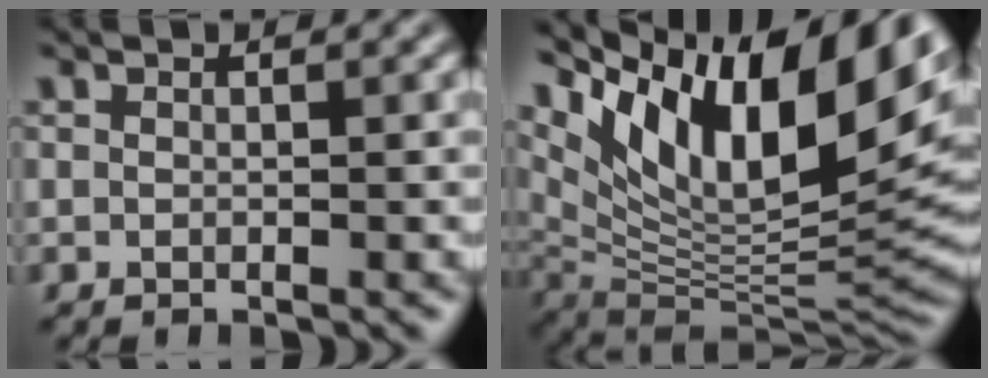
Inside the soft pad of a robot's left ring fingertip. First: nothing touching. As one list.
[{"total": 16.6, "force": [6.9, 7.6, 13.0], "torque": [-0.215, 0.004, 0.127]}]